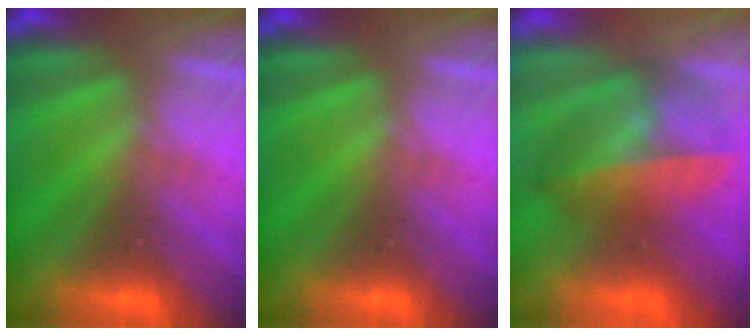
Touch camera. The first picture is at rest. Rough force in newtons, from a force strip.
{"total": 0.0}
{"total": 4.6}